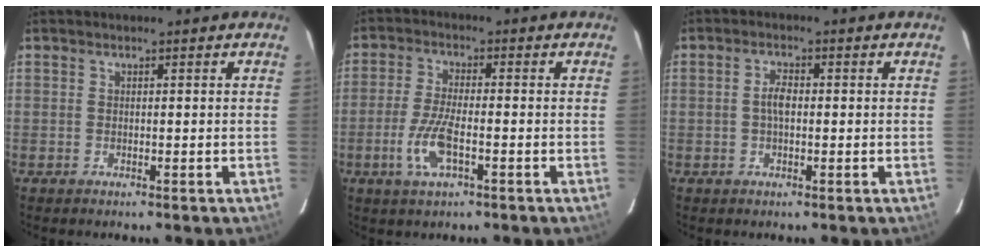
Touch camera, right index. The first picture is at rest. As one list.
[{"total": 7.2, "force": [-2.6, 2.0, 6.4], "torque": [-0.141, -0.006, -0.052]}, {"total": 2.6, "force": [-0.1, 1.2, 2.3], "torque": [-0.046, 0.006, -0.002]}]